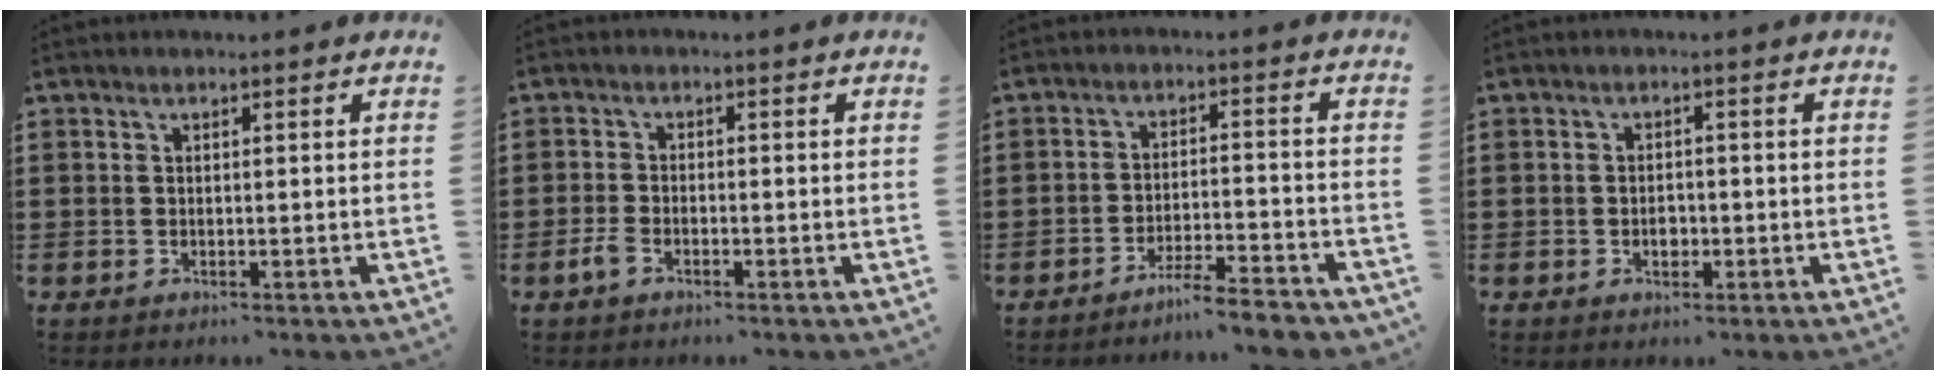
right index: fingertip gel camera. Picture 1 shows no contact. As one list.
[{"total": 2.2, "force": [-1.4, 1.0, 1.4], "torque": [-0.042, -0.003, -0.031]}, {"total": 4.3, "force": [-4.2, -0.3, 1.1], "torque": [-0.020, -0.003, -0.084]}, {"total": 2.0, "force": [-0.6, 1.3, 1.4], "torque": [-0.019, 0.000, -0.014]}]